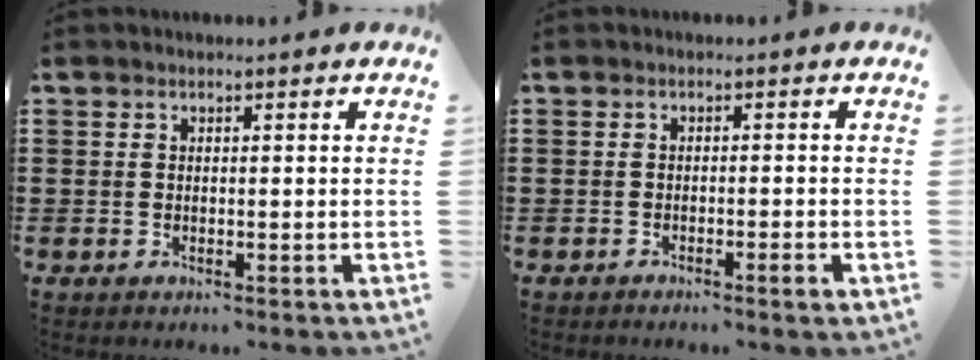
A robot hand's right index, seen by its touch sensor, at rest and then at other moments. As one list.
[{"total": 1.6, "force": [-1.1, 0.0, 1.2], "torque": [-0.019, -0.005, -0.019]}]